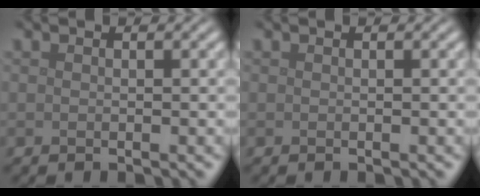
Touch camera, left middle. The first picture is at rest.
{"total": 0.0}